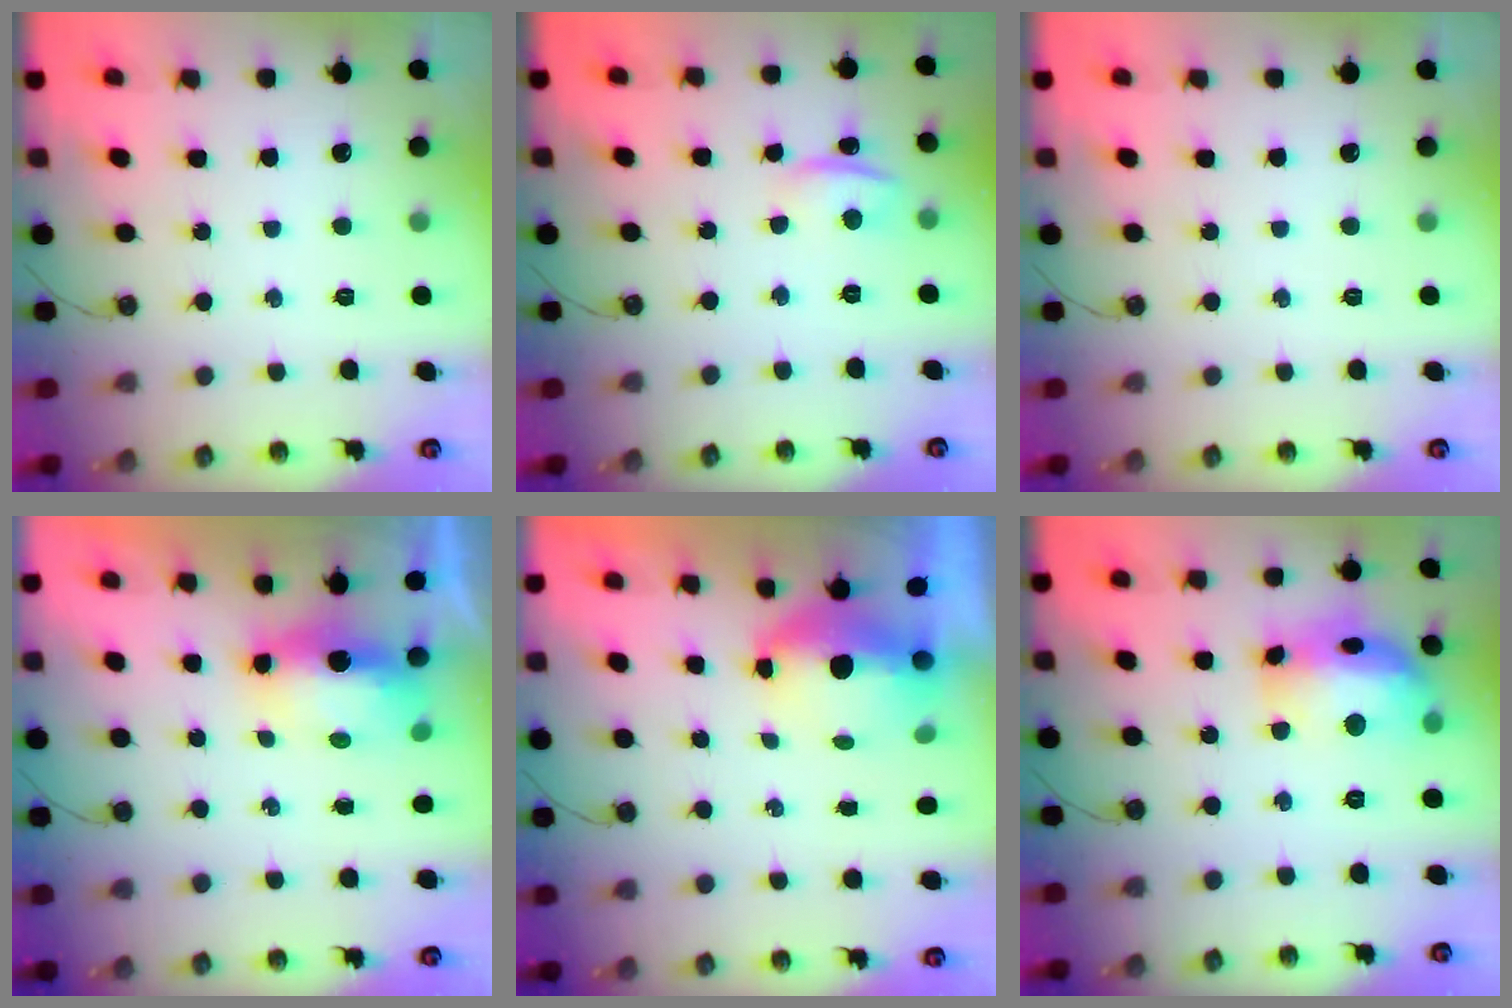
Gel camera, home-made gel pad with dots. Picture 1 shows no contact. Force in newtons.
{"total": 1.6, "press": 1.4, "slide": 0.7}
{"total": 0.0}
{"total": 7.7, "press": 7.7, "slide": 0.4}
{"total": 6.2, "press": 6.1, "slide": 0.8}
{"total": 18.6, "press": 18.5, "slide": 1.8}